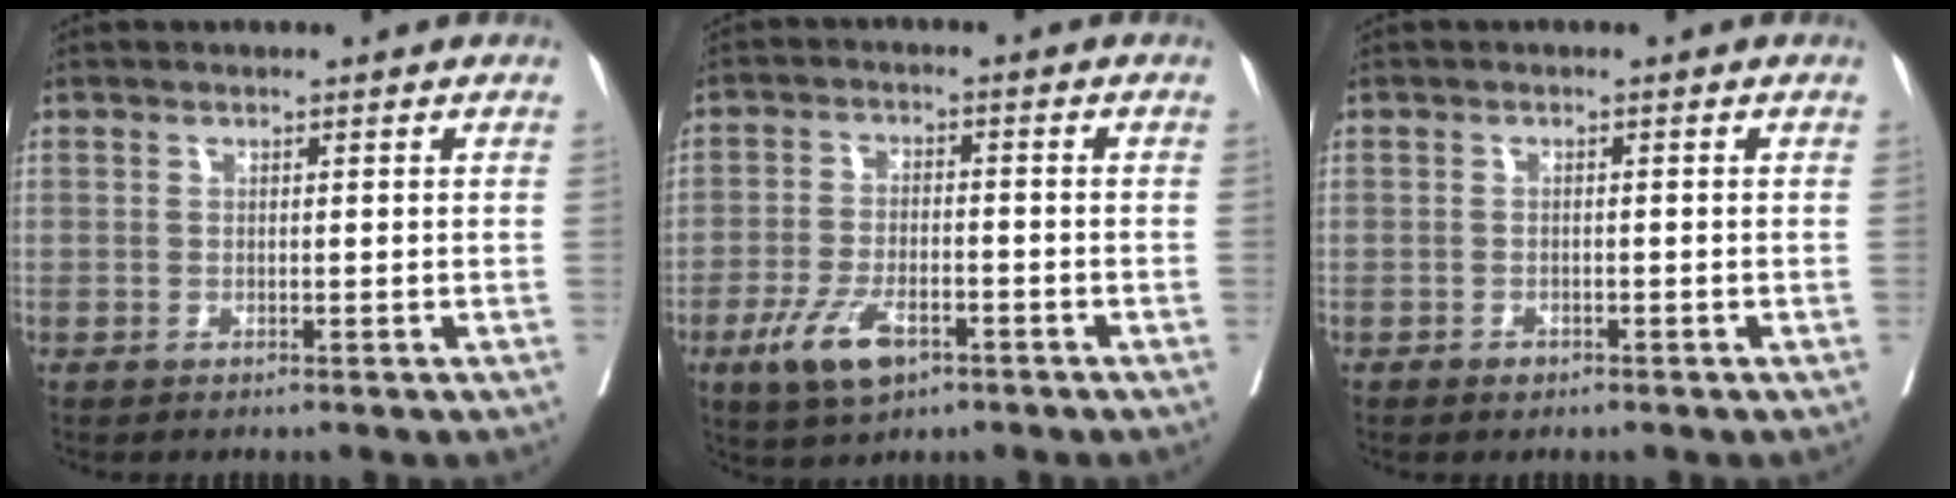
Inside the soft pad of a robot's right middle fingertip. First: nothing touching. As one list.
[{"total": 7.8, "force": [-4.2, 3.2, 5.7], "torque": [-0.117, -0.009, -0.071]}, {"total": 1.2, "force": [-0.8, 0.7, 0.4], "torque": [-0.007, 0.002, -0.010]}]